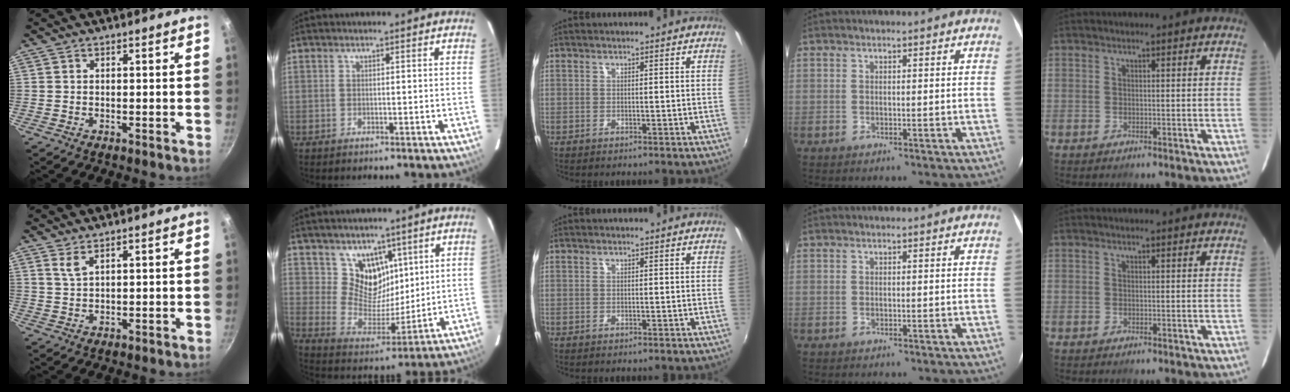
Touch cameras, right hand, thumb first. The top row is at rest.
{"thumb": {"total": 2.3, "force": [1.5, 0.7, 1.6], "torque": [-0.032, -0.009, 0.032]}, "index": {"total": 10.0, "force": [6.0, 7.3, 3.3], "torque": [-0.051, -0.016, 0.121]}}